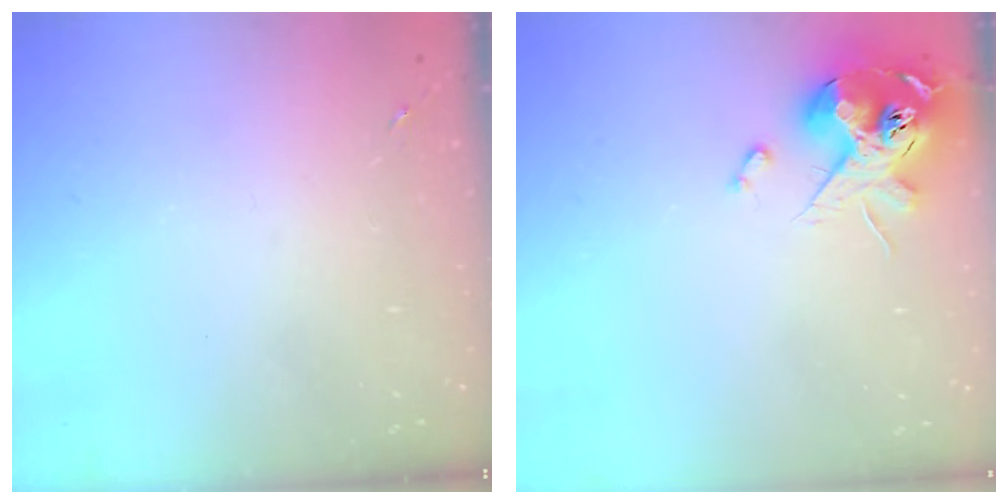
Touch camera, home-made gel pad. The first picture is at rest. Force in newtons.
{"total": 13.4, "press": 13.3, "slide": 1.4}